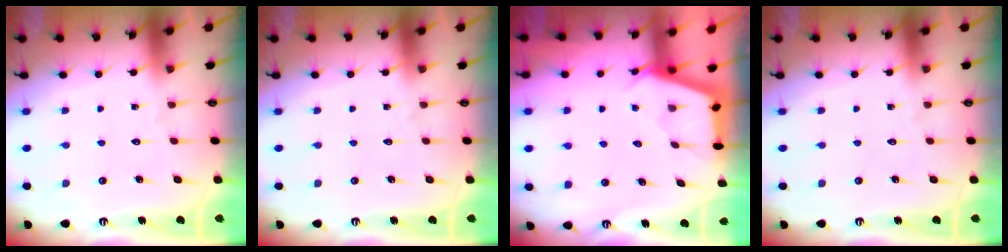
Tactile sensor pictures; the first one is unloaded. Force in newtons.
{"total": 0.0}
{"total": 2.7, "press": 2.7, "slide": 0.3}
{"total": 0.0}